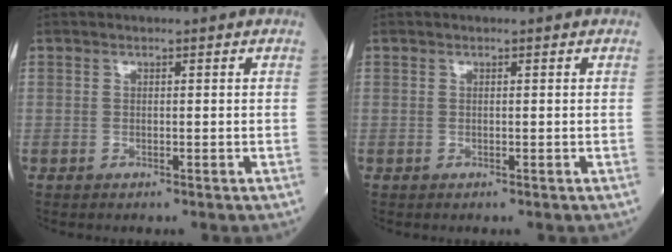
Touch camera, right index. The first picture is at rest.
{"total": 0.0}